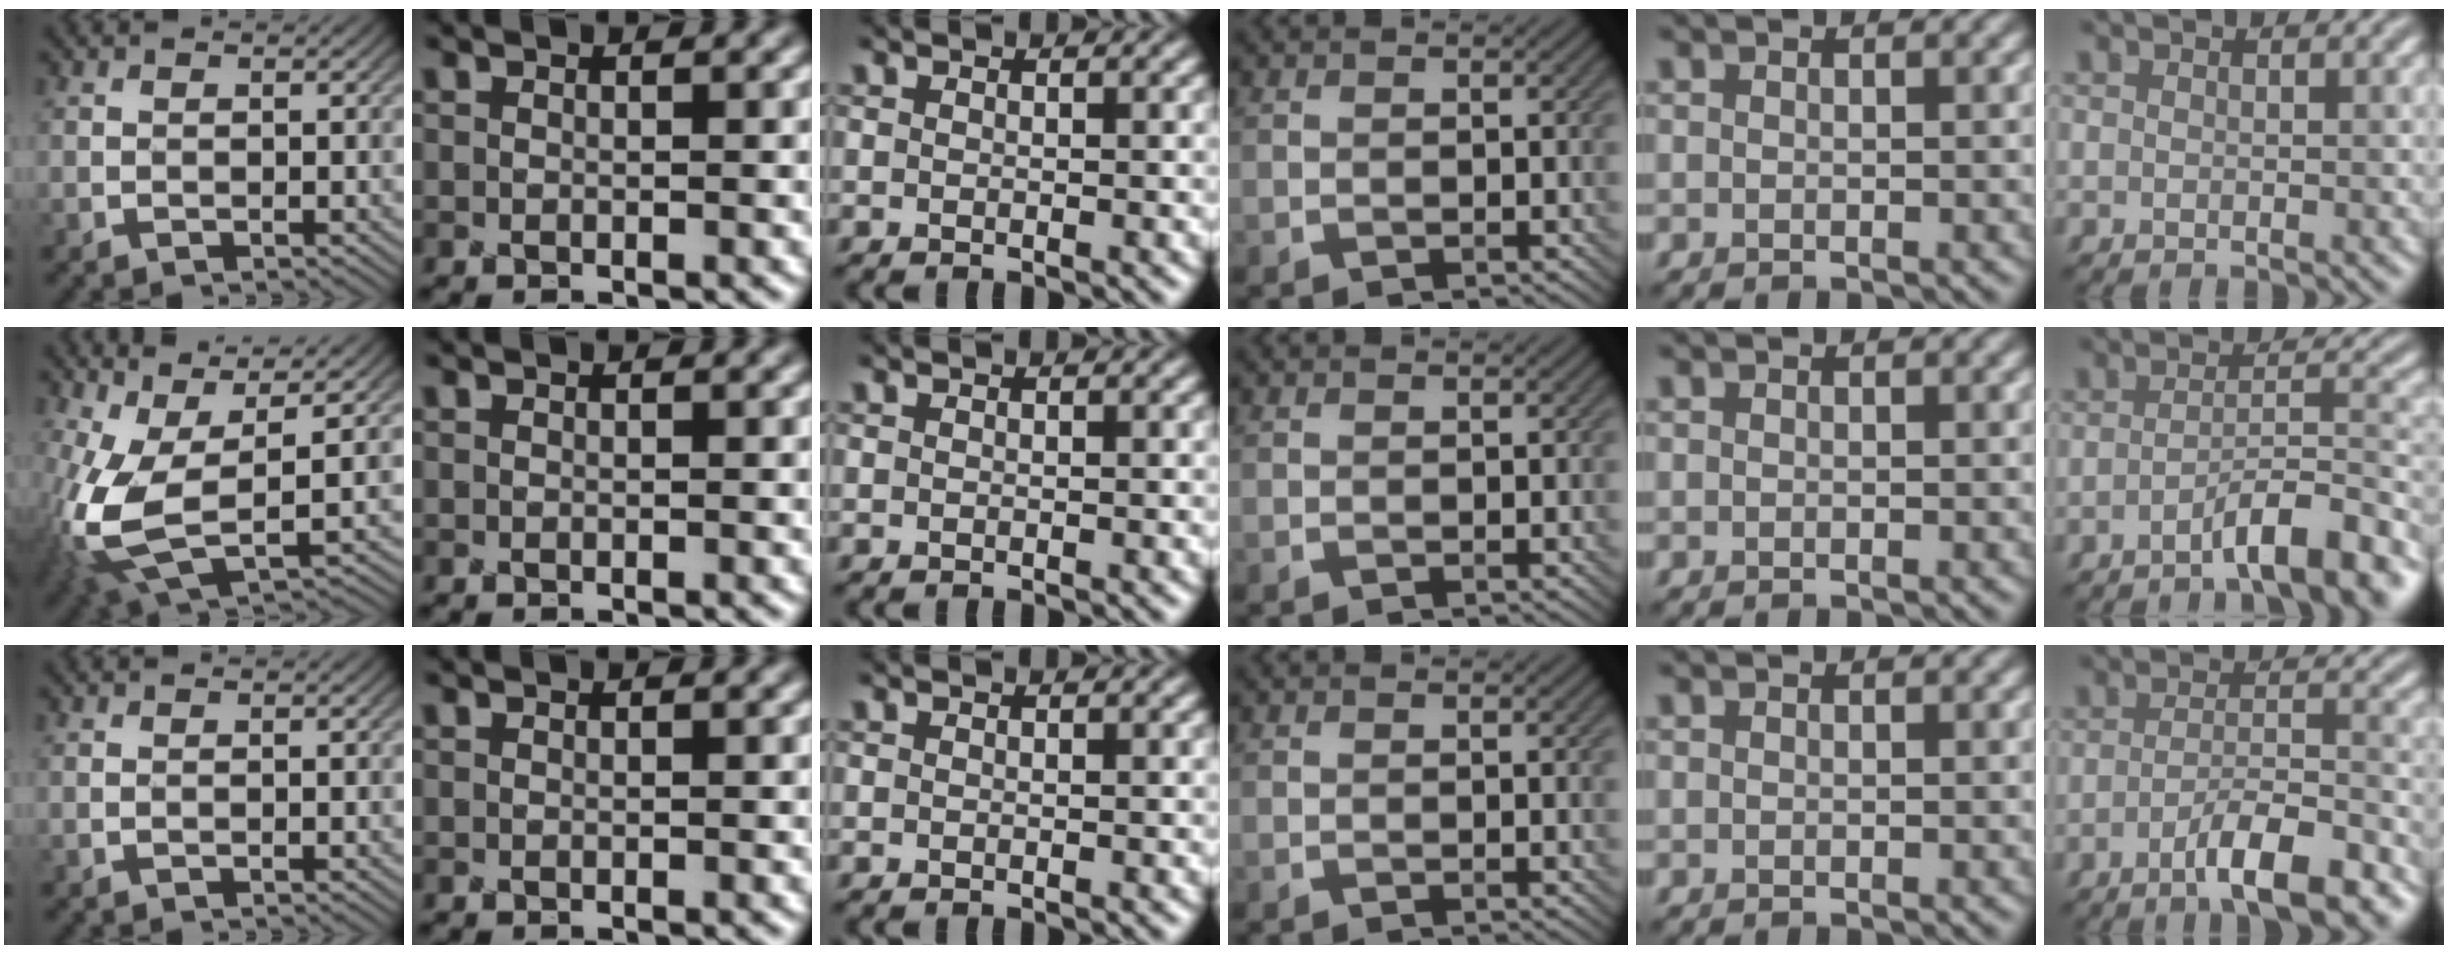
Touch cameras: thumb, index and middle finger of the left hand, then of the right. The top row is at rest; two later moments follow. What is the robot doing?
{"motion": "screw", "object": "bottle cap"}